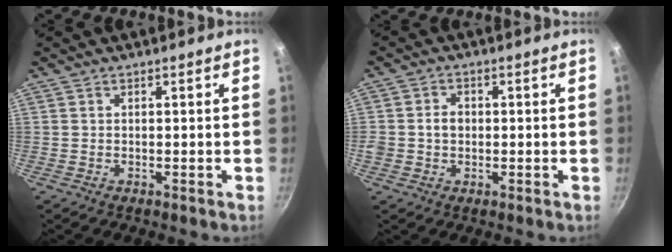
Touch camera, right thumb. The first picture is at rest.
{"total": 3.5, "force": [-0.1, 3.0, 1.8], "torque": [-0.015, 0.009, -0.005]}